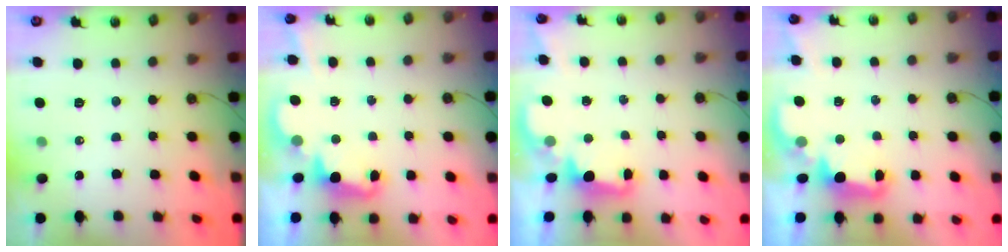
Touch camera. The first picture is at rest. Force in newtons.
{"total": 2.4, "press": 2.3, "slide": 0.5}
{"total": 2.0, "press": 1.9, "slide": 0.7}
{"total": 2.8, "press": 2.6, "slide": 0.9}